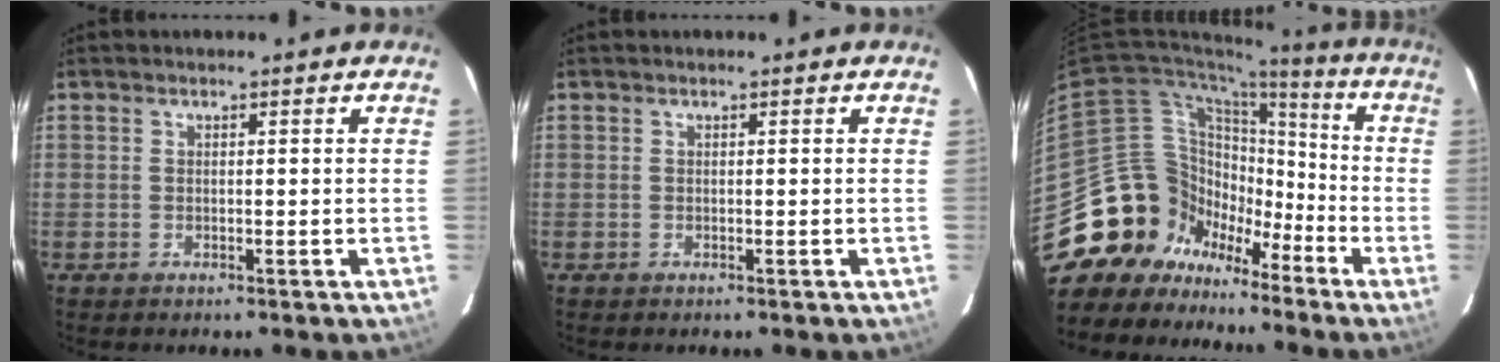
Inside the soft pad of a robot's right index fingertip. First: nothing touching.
{"total": 0.0}
{"total": 18.5, "force": [-11.2, 14.0, 4.4], "torque": [-0.104, 0.062, -0.184]}